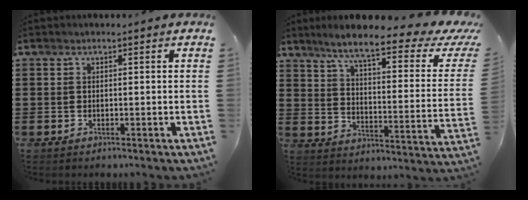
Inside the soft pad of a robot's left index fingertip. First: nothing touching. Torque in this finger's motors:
{"motor_torque": [2.14, 0.00, 0.74, 0.18]}